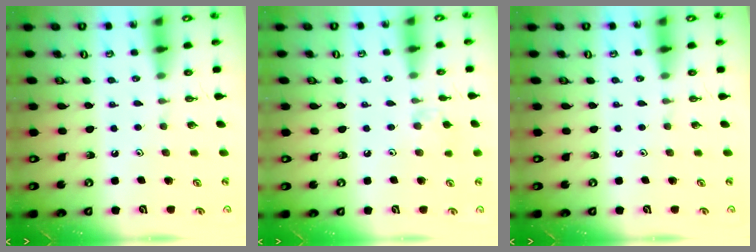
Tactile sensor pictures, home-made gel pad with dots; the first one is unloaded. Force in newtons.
{"total": 6.3, "press": 6.3, "slide": 0.8}
{"total": 0.0}